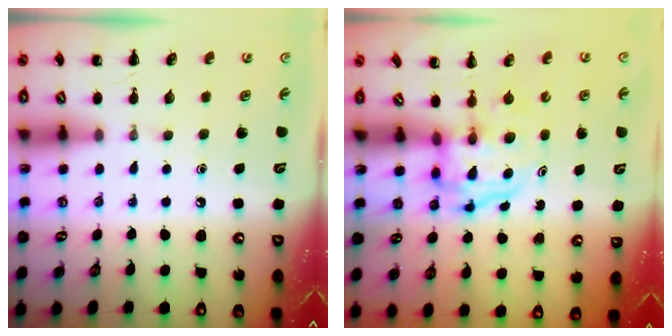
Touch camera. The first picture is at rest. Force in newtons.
{"total": 3.9, "press": 3.8, "slide": 0.6}